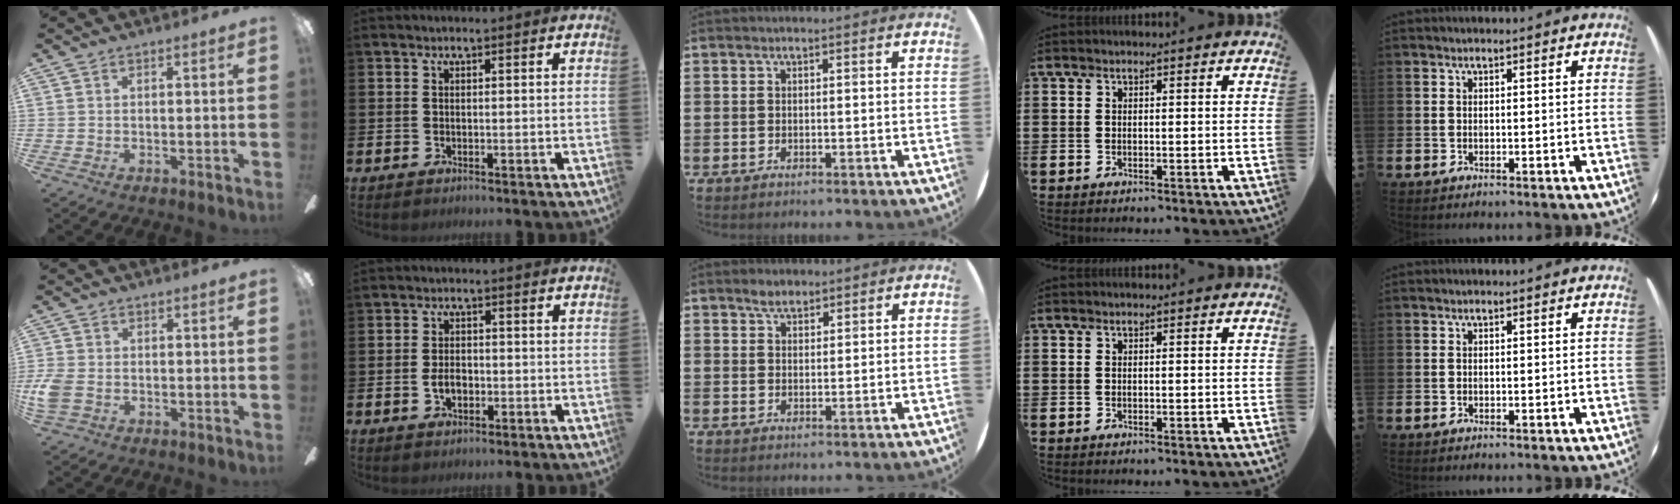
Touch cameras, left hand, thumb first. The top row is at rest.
{"thumb": {"total": 4.8, "force": [-0.9, 3.5, 3.2], "torque": [-0.078, 0.001, -0.018]}, "index": {"total": 2.8, "force": [-0.6, 1.8, 2.0], "torque": [-0.025, -0.002, -0.015]}, "middle": {"total": 2.4, "force": [2.1, 0.9, 0.7], "torque": [-0.016, 0.003, 0.039]}}